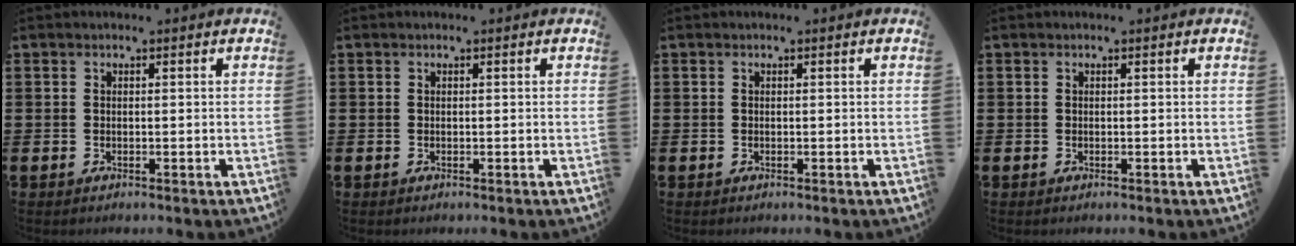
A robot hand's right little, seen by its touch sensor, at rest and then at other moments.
{"total": 0.0}
{"total": 0.0}
{"total": 0.0}